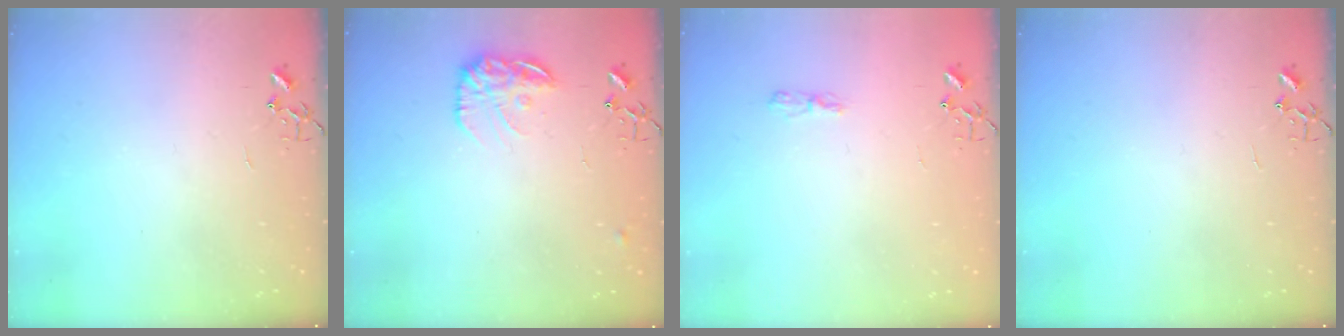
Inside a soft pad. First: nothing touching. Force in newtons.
{"total": 13.0, "press": 12.9, "slide": 0.8}
{"total": 3.4, "press": 3.4, "slide": 0.6}
{"total": 0.0}